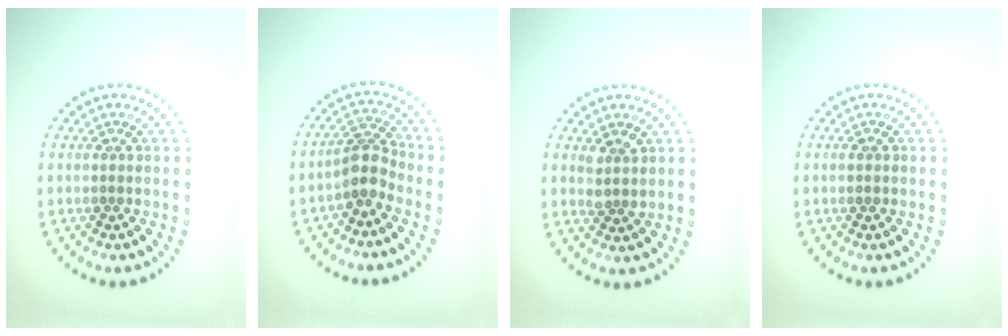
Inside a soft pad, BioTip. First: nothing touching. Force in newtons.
{"total": 2.7, "press": 2.1, "slide": 1.6}
{"total": 1.5, "press": 1.4, "slide": 0.7}
{"total": 0.8, "press": 0.7, "slide": 0.1}